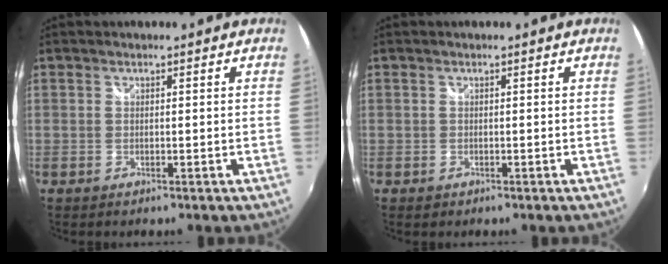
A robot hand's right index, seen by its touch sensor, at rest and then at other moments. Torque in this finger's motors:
{"motor_torque": [-0.15, 0.12, 0.00, -0.02]}